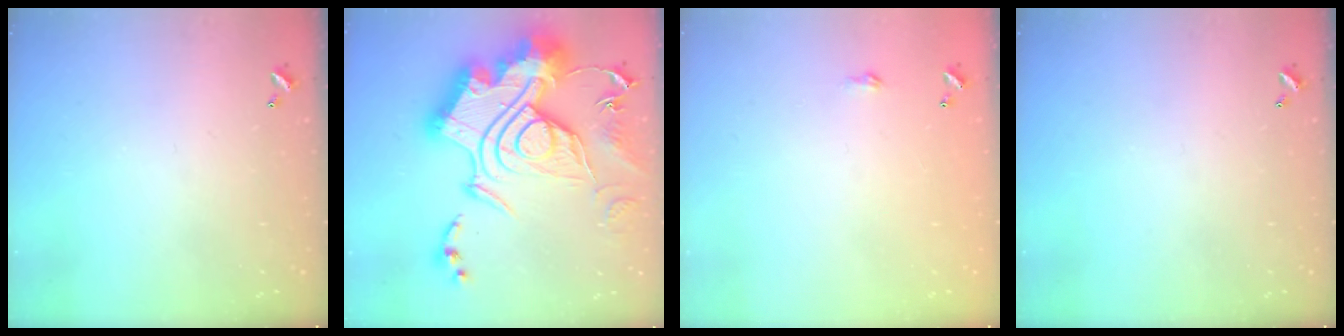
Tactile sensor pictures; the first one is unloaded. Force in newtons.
{"total": 1.1, "press": 1.1, "slide": 0.0}
{"total": 1.8, "press": 1.8, "slide": 0.3}
{"total": 0.0}